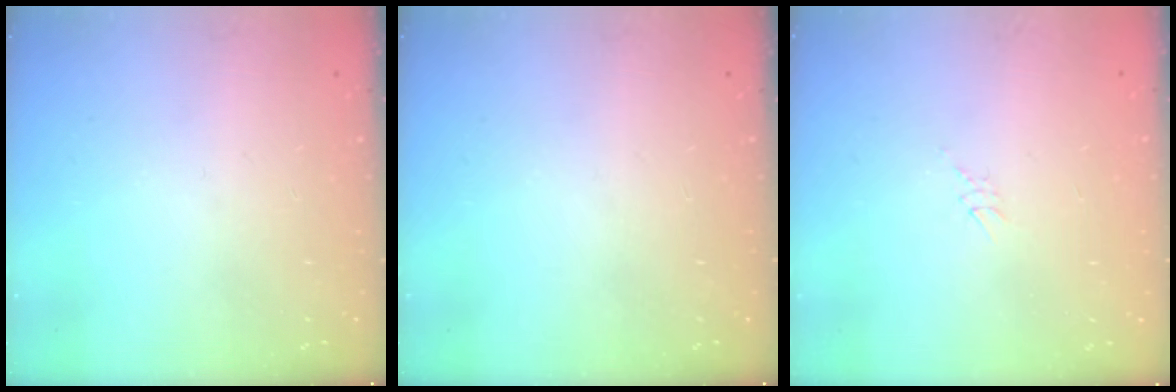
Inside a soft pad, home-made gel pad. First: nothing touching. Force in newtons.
{"total": 0.0}
{"total": 2.6, "press": 2.6, "slide": 0.2}